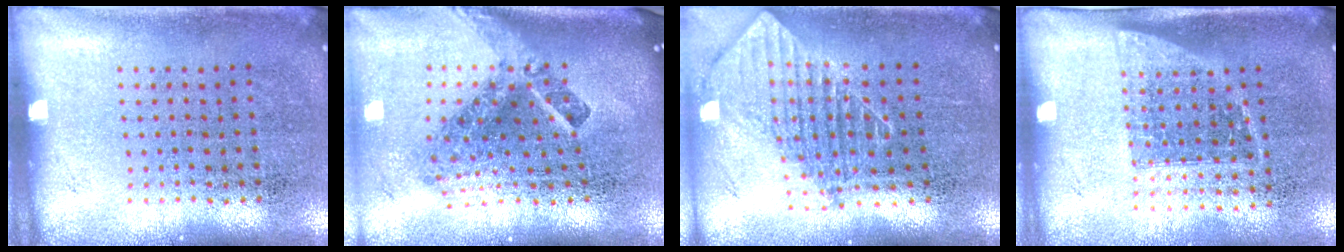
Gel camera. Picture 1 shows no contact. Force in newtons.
{"total": 2.8, "press": 1.7, "slide": 2.2}
{"total": 1.8, "press": 1.5, "slide": 1.1}
{"total": 1.2, "press": 0.9, "slide": 0.7}